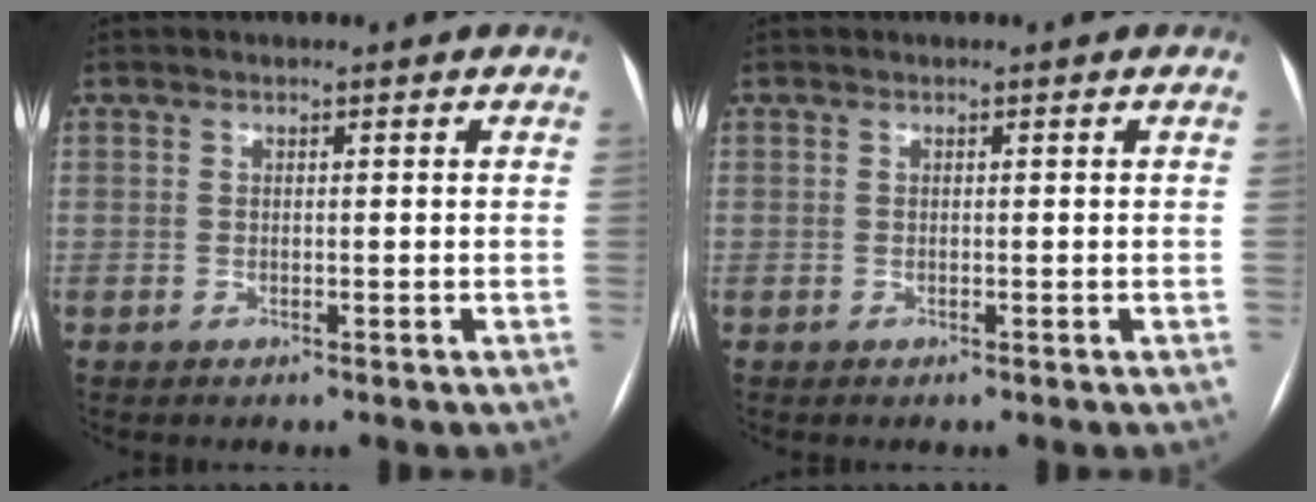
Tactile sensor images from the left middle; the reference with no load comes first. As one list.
[{"total": 0.0}]